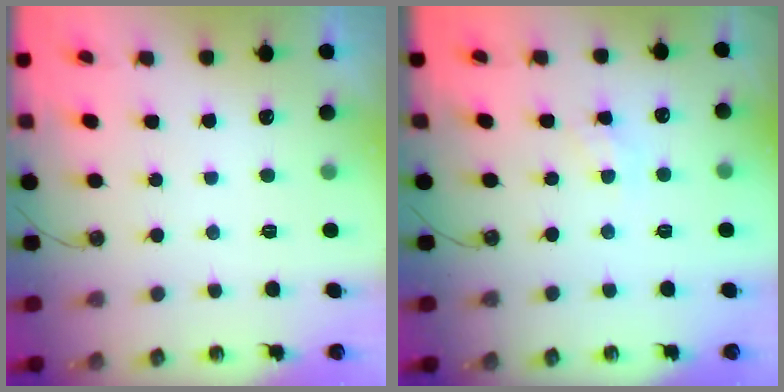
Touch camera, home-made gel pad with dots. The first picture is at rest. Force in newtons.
{"total": 5.5, "press": 5.4, "slide": 0.7}